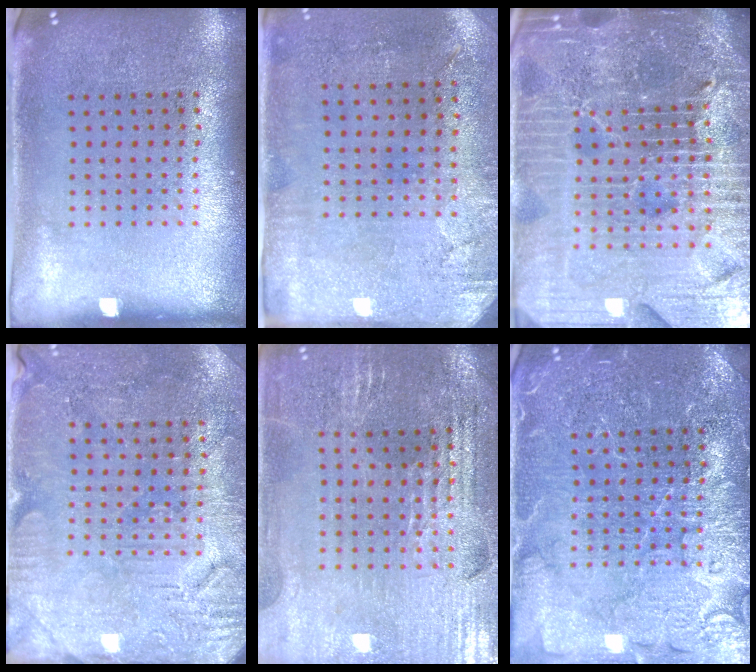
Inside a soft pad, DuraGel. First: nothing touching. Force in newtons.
{"total": 2.9, "press": 2.4, "slide": 1.7}
{"total": 7.1, "press": 6.2, "slide": 3.5}
{"total": 3.0, "press": 2.9, "slide": 0.6}
{"total": 2.9, "press": 2.9, "slide": 0.5}
{"total": 4.1, "press": 4.1, "slide": 0.6}